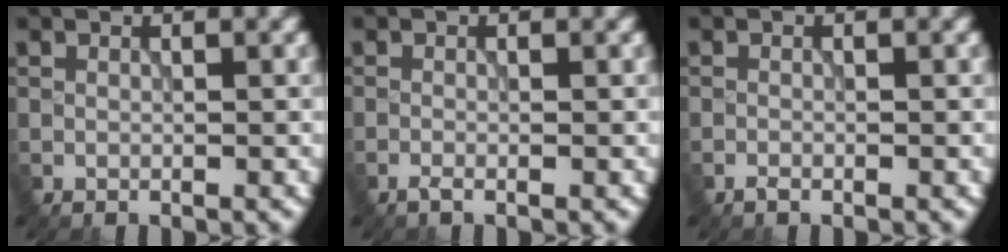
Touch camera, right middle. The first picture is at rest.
{"total": 0.9, "force": [-0.6, 0.2, 0.6], "torque": [-0.013, 0.000, -0.012]}
{"total": 0.6, "force": [-0.5, 0.3, 0.3], "torque": [-0.005, 0.001, -0.010]}